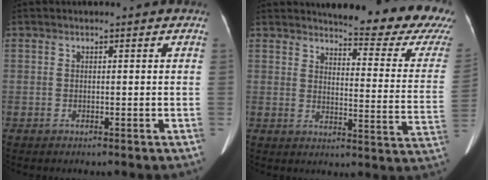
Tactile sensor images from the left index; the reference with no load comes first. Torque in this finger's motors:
{"motor_torque": [0.96, -1.15, 0.36, 0.09]}